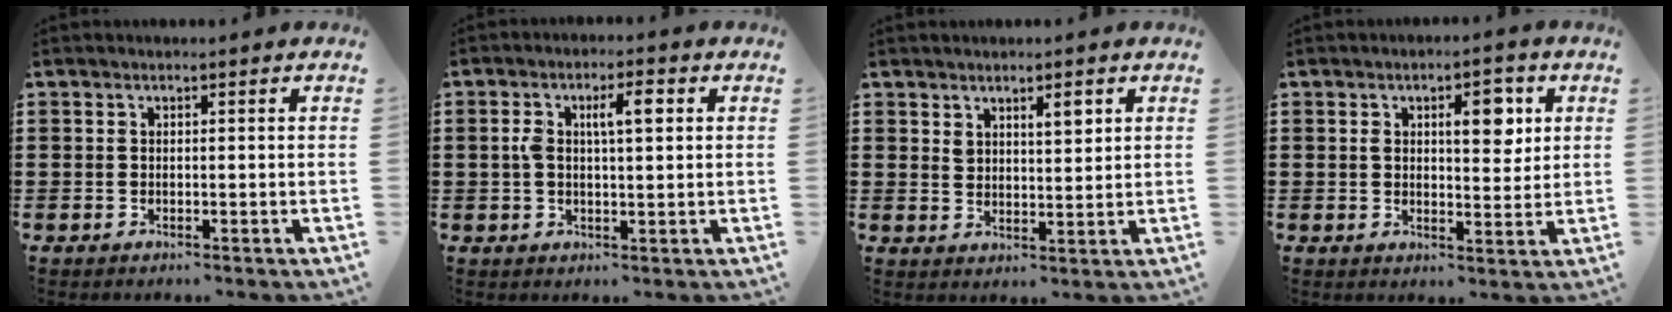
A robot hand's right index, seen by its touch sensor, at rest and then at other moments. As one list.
[{"total": 5.0, "force": [1.0, 1.7, 4.6], "torque": [-0.076, 0.004, 0.010]}, {"total": 3.0, "force": [2.0, 1.2, 1.8], "torque": [-0.022, -0.002, 0.033]}, {"total": 5.8, "force": [1.9, 2.4, 4.9], "torque": [-0.071, -0.002, 0.022]}]